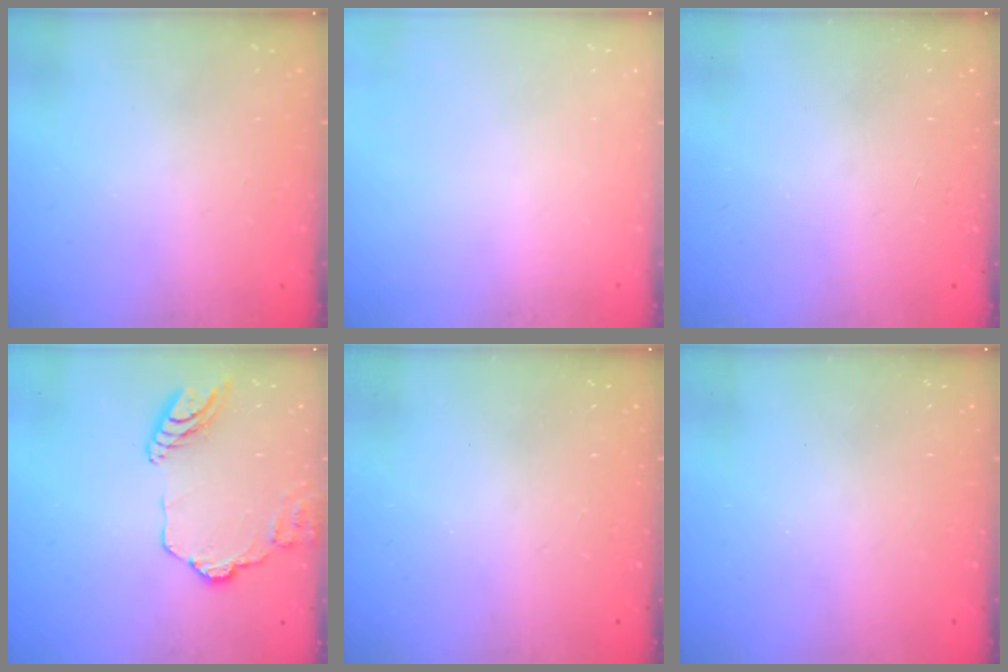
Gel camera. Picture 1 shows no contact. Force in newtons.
{"total": 0.0}
{"total": 0.0}
{"total": 13.1, "press": 13.0, "slide": 1.4}
{"total": 0.0}
{"total": 0.0}